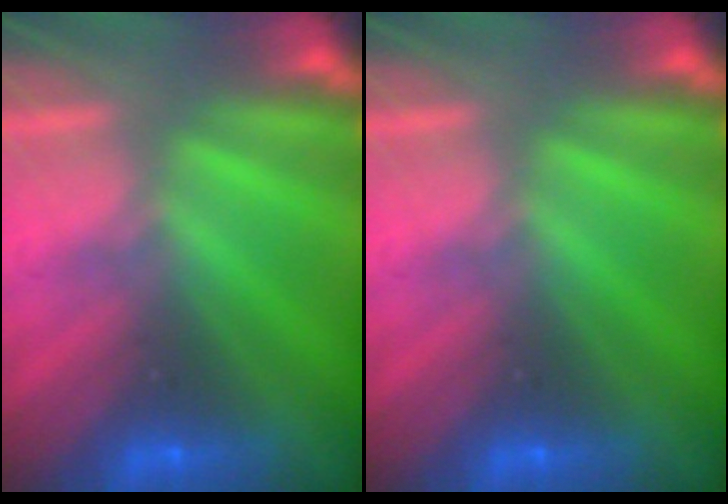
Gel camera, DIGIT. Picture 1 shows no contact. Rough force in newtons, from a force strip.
{"total": 0.0}